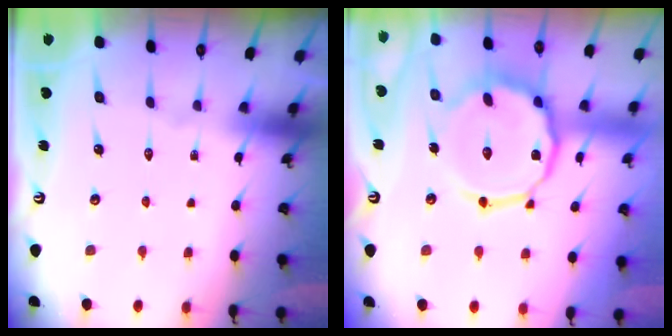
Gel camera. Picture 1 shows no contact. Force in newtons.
{"total": 13.3, "press": 13.2, "slide": 1.4}